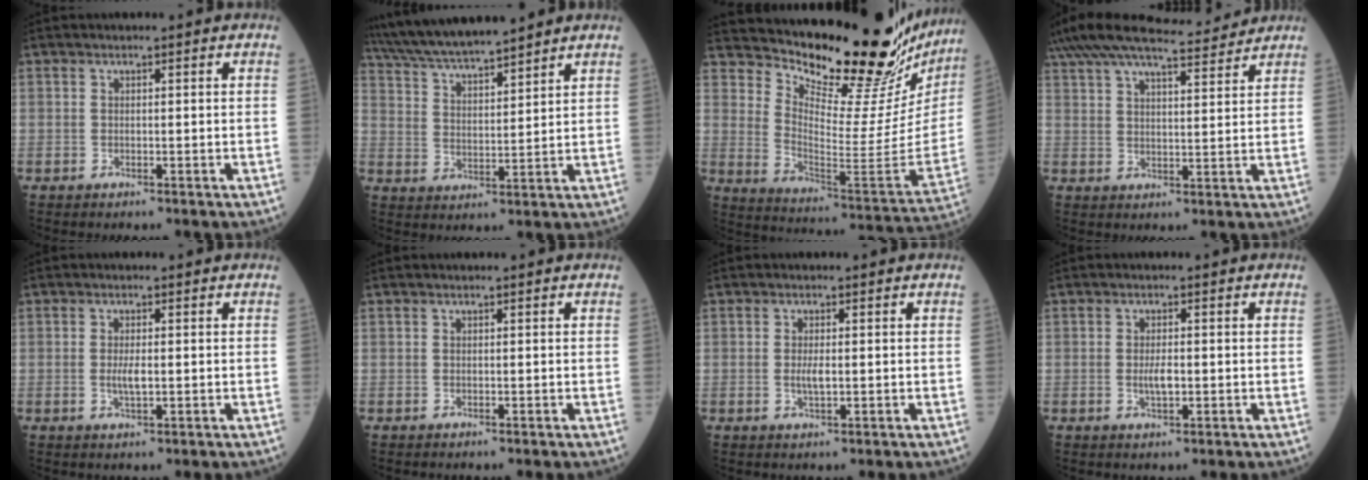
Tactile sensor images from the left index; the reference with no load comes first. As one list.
[{"total": 12.9, "force": [11.6, 0.7, 5.6], "torque": [-0.105, 0.023, 0.206]}, {"total": 25.5, "force": [23.4, 3.5, 9.6], "torque": [-0.155, -0.113, 0.311]}, {"total": 13.4, "force": [12.4, 1.3, 5.0], "torque": [-0.100, 0.025, 0.195]}, {"total": 2.3, "force": [-0.1, 0.6, 2.2], "torque": [-0.048, -0.002, -0.001]}, {"total": 0.0}, {"total": 2.0, "force": [-0.1, 0.5, 1.9], "torque": [-0.042, -0.002, 0.000]}, {"total": 2.4, "force": [-0.3, 0.8, 2.2], "torque": [-0.047, -0.001, -0.004]}]